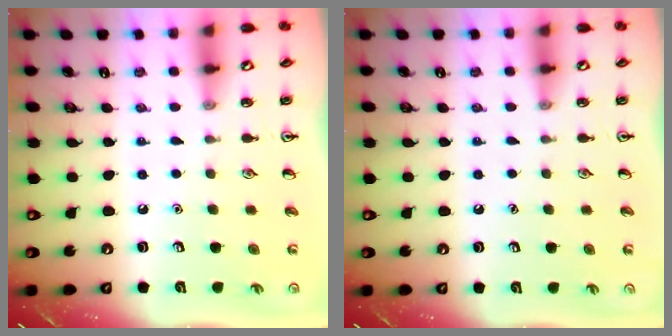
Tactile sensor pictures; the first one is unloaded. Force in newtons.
{"total": 0.0}